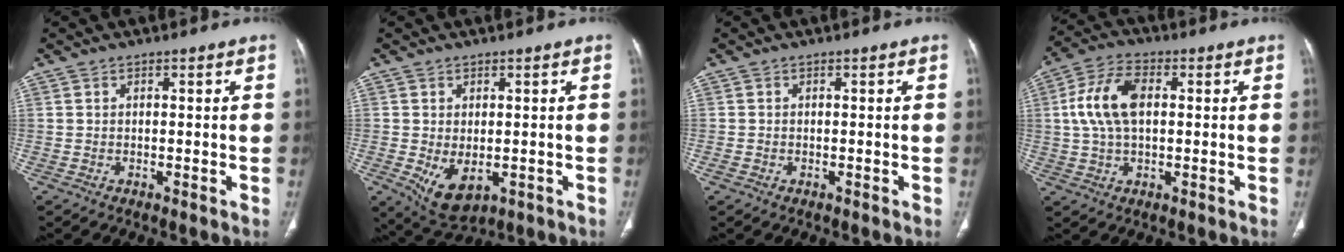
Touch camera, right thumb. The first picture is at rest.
{"total": 6.9, "force": [-1.5, 4.2, 5.3], "torque": [-0.085, -0.010, -0.006]}
{"total": 0.6, "force": [-0.3, 0.5, 0.3], "torque": [-0.010, 0.000, -0.005]}
{"total": 10.7, "force": [1.4, 6.0, 8.7], "torque": [-0.179, 0.019, 0.025]}